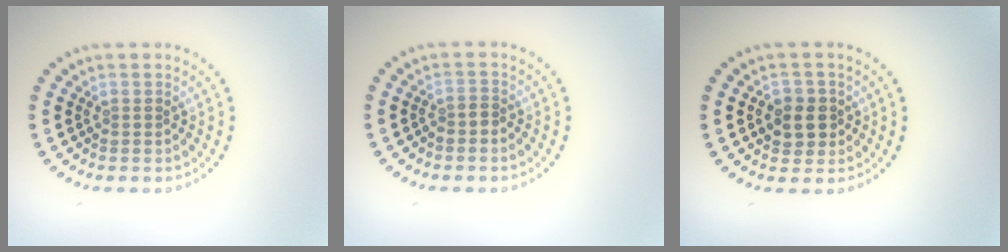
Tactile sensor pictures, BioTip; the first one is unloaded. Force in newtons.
{"total": 0.8, "press": 0.5, "slide": 0.6}
{"total": 2.6, "press": 2.5, "slide": 0.6}